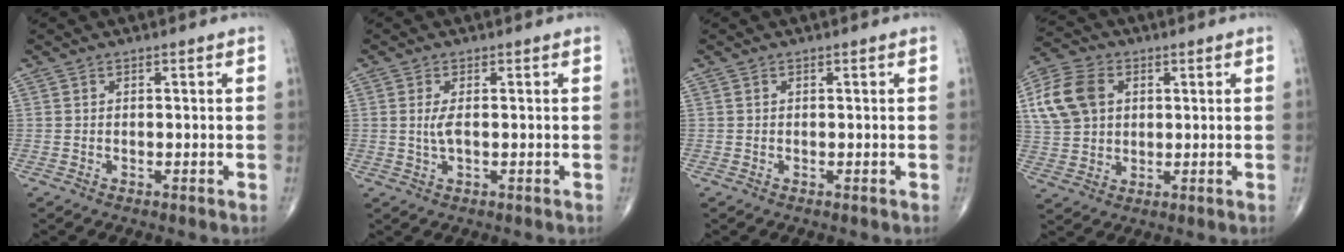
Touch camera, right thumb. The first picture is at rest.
{"total": 2.5, "force": [0.1, 0.8, 2.4], "torque": [-0.058, -0.002, 0.003]}
{"total": 0.0}
{"total": 12.1, "force": [3.2, 8.9, 7.5], "torque": [-0.147, 0.006, 0.060]}